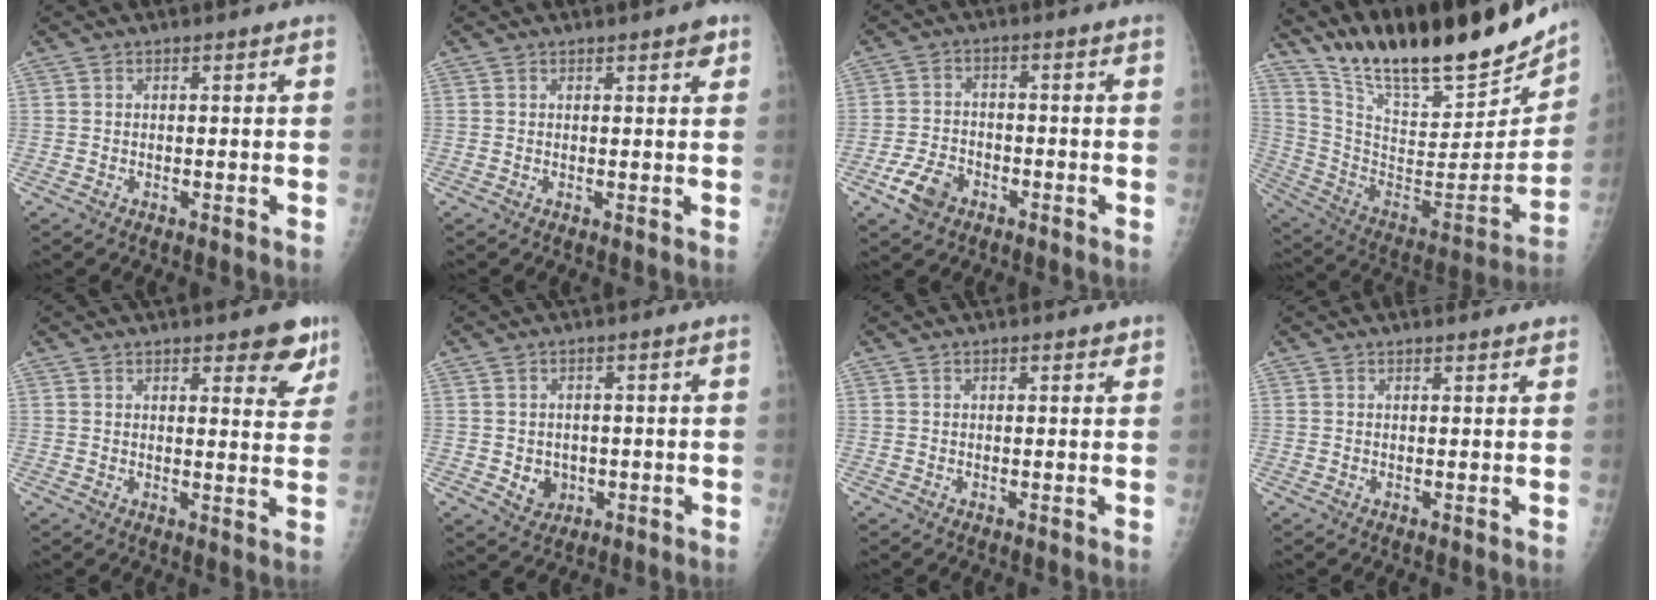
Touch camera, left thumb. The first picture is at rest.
{"total": 2.0, "force": [1.3, 0.7, 1.5], "torque": [-0.013, -0.004, 0.014]}
{"total": 6.1, "force": [-3.3, 4.0, 3.2], "torque": [-0.057, 0.017, -0.059]}
{"total": 28.1, "force": [22.8, 7.3, 14.7], "torque": [-0.215, -0.096, 0.368]}
{"total": 7.3, "force": [4.9, 2.6, 4.9], "torque": [-0.028, -0.027, 0.058]}
{"total": 3.8, "force": [-0.5, 3.3, 1.8], "torque": [-0.011, 0.000, 0.003]}
{"total": 1.3, "force": [1.0, 0.5, 0.7], "torque": [-0.004, -0.004, 0.011]}
{"total": 1.9, "force": [1.8, 0.4, 0.6], "torque": [0.000, -0.004, 0.022]}